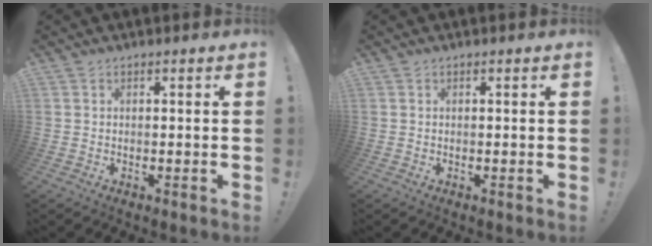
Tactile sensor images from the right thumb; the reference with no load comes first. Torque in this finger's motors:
{"motor_torque": [-0.17, -0.01, -0.08, -0.23, 0.01]}